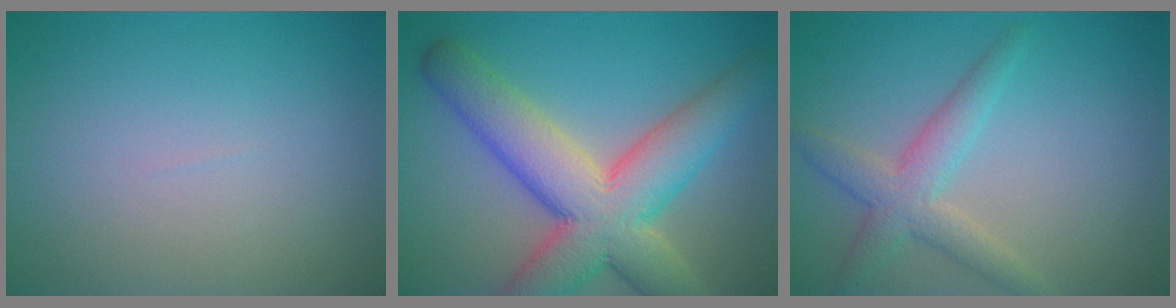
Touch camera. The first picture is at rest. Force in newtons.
{"total": 10.2, "press": 10.2, "slide": 0.8}
{"total": 3.5, "press": 3.5, "slide": 0.2}